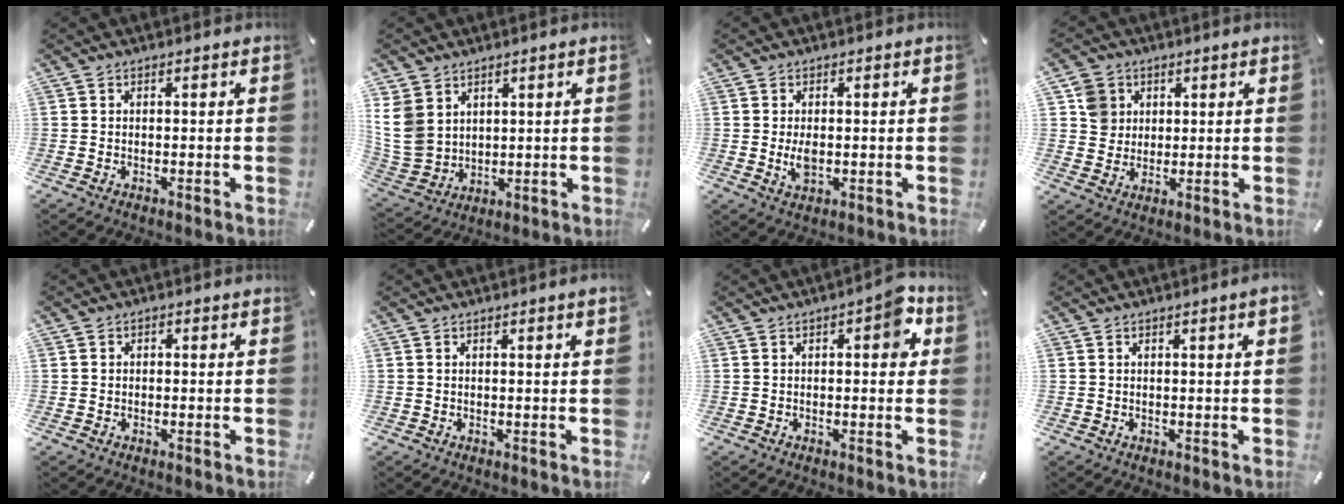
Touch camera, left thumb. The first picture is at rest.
{"total": 10.9, "force": [3.6, 9.1, 4.7], "torque": [-0.142, -0.019, 0.068]}
{"total": 3.4, "force": [-0.2, 2.2, 2.5], "torque": [-0.054, -0.005, -0.007]}
{"total": 6.4, "force": [1.9, 6.1, 1.0], "torque": [-0.014, 0.006, 0.036]}
{"total": 1.0, "force": [-0.2, 1.0, -0.1], "torque": [0.002, 0.006, -0.007]}
{"total": 0.8, "force": [0.3, 0.1, 0.7], "torque": [-0.012, 0.002, 0.005]}
{"total": 6.3, "force": [1.5, 3.1, 5.3], "torque": [-0.056, -0.002, 0.015]}
{"total": 1.4, "force": [0.4, 0.3, 1.3], "torque": [-0.024, 0.001, 0.005]}